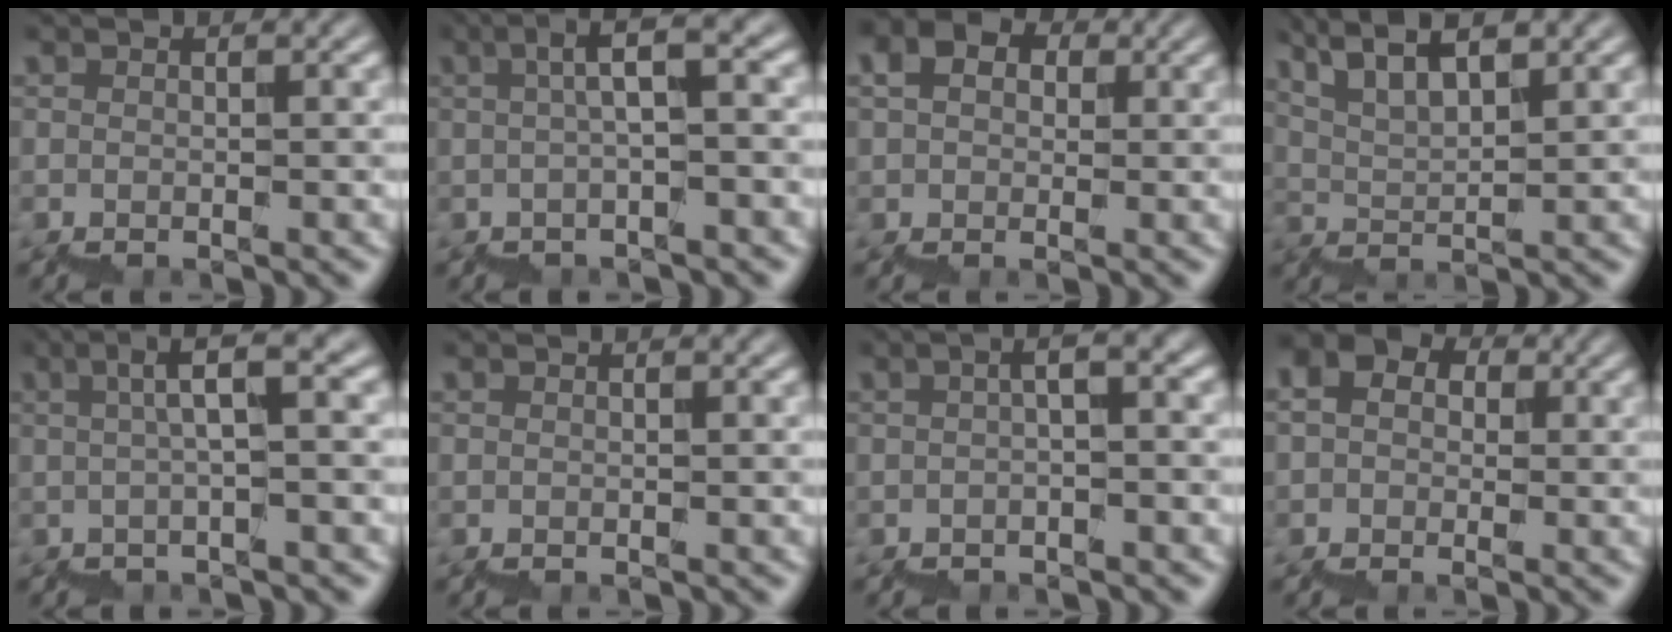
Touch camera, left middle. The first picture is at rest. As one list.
[{"total": 4.5, "force": [0.0, 0.8, 4.4], "torque": [-0.051, 0.030, -0.010]}, {"total": 2.6, "force": [0.8, 2.1, 1.4], "torque": [-0.023, 0.013, 0.012]}, {"total": 5.6, "force": [5.1, 0.8, 2.4], "torque": [-0.029, 0.020, 0.094]}, {"total": 4.7, "force": [0.5, 0.6, 4.6], "torque": [-0.054, 0.028, -0.001]}, {"total": 0.0}, {"total": 2.5, "force": [-0.5, 0.5, 2.4], "torque": [-0.032, 0.015, -0.011]}, {"total": 3.4, "force": [0.0, 2.8, 1.9], "torque": [-0.032, 0.010, 0.006]}]